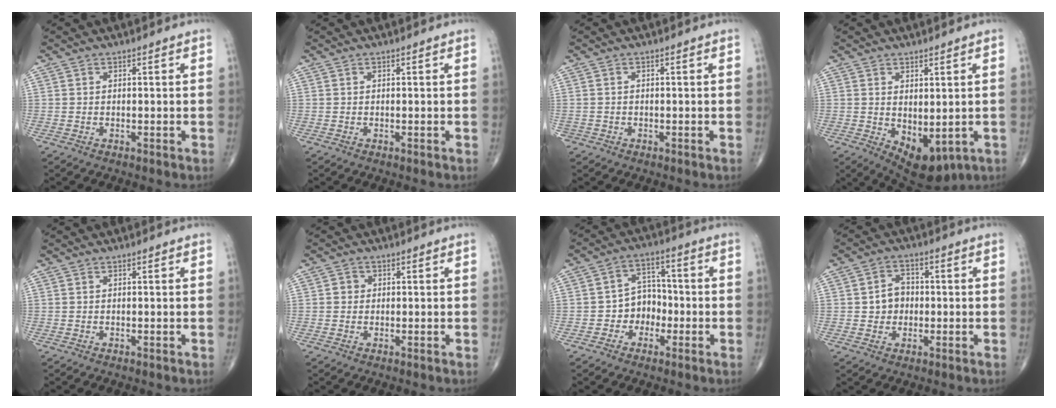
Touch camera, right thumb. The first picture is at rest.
{"total": 0.0}
{"total": 0.8, "force": [-0.4, 0.7, -0.1], "torque": [0.006, 0.005, -0.009]}
{"total": 8.6, "force": [-1.4, 4.6, 7.2], "torque": [-0.089, -0.008, 0.005]}
{"total": 0.0}
{"total": 1.6, "force": [0.1, 1.5, 0.5], "torque": [0.000, 0.003, -0.001]}
{"total": 6.7, "force": [-2.0, 5.6, 3.1], "torque": [-0.010, 0.033, -0.044]}
{"total": 4.9, "force": [-0.2, 4.3, 2.4], "torque": [-0.017, 0.013, -0.007]}